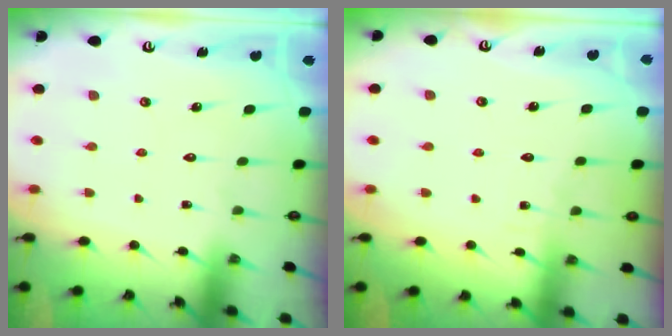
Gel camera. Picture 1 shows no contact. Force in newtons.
{"total": 4.1, "press": 4.1, "slide": 0.4}